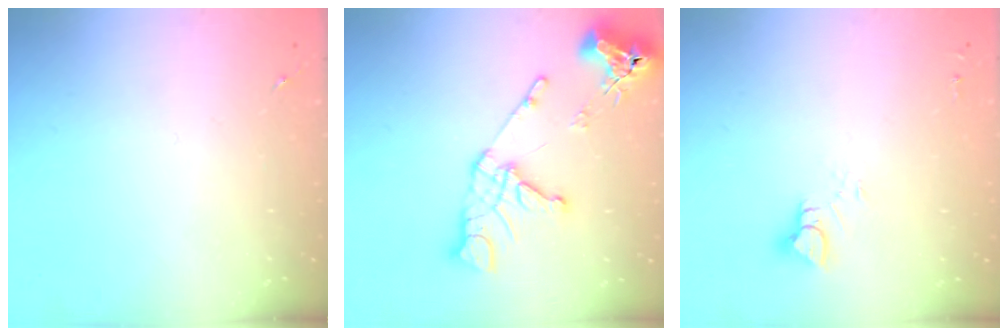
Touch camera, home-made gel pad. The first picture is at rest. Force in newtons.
{"total": 14.1, "press": 14.0, "slide": 1.6}
{"total": 5.1, "press": 5.1, "slide": 0.3}